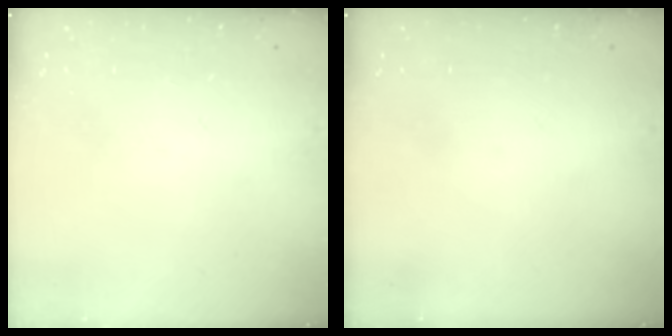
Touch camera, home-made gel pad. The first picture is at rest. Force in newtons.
{"total": 0.0}